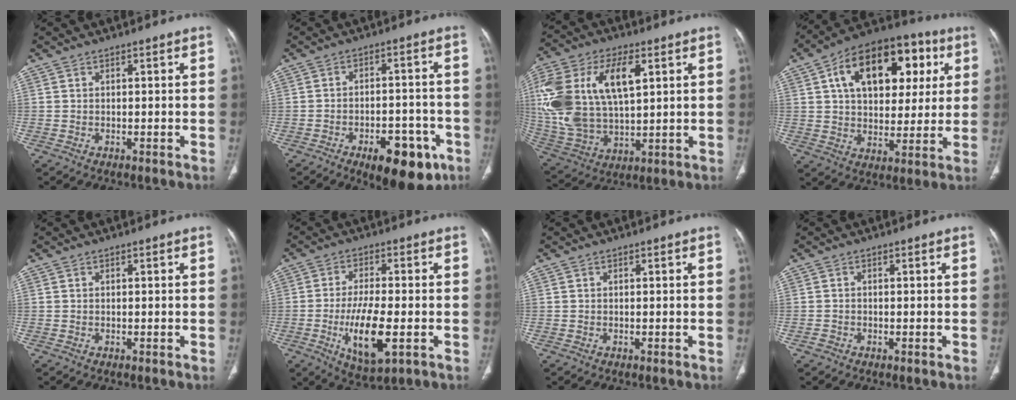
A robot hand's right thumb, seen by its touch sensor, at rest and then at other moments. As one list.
[{"total": 13.4, "force": [-7.0, 6.4, 9.6], "torque": [-0.102, 0.033, -0.088]}, {"total": 24.7, "force": [6.3, 13.4, 19.7], "torque": [-0.427, -0.002, 0.123]}, {"total": 22.4, "force": [7.4, 13.6, 16.3], "torque": [-0.212, 0.012, 0.108]}, {"total": 0.0}, {"total": 12.0, "force": [-3.2, 4.2, 10.8], "torque": [-0.200, -0.007, -0.050]}, {"total": 0.0}, {"total": 0.7, "force": [-0.5, 0.5, 0.3], "torque": [-0.005, 0.000, -0.010]}]